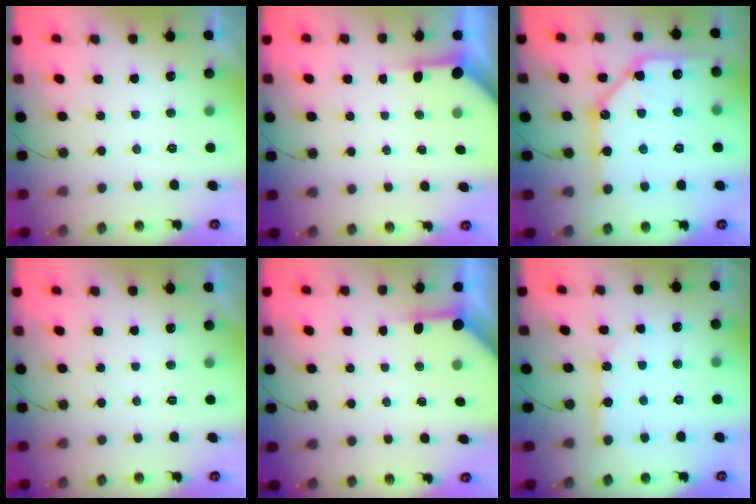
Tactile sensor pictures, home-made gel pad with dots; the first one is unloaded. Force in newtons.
{"total": 3.5, "press": 3.5, "slide": 0.4}
{"total": 17.3, "press": 17.1, "slide": 2.1}
{"total": 0.0}
{"total": 3.8, "press": 3.8, "slide": 0.4}
{"total": 8.0, "press": 7.9, "slide": 0.8}